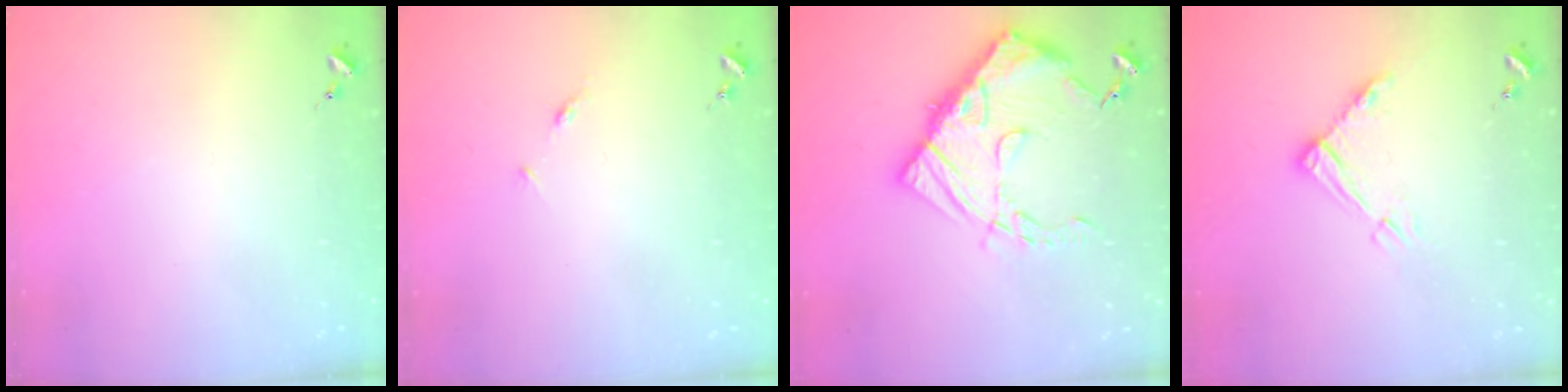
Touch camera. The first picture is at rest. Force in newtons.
{"total": 3.9, "press": 3.8, "slide": 0.5}
{"total": 15.2, "press": 15.1, "slide": 1.4}
{"total": 9.1, "press": 9.1, "slide": 0.8}